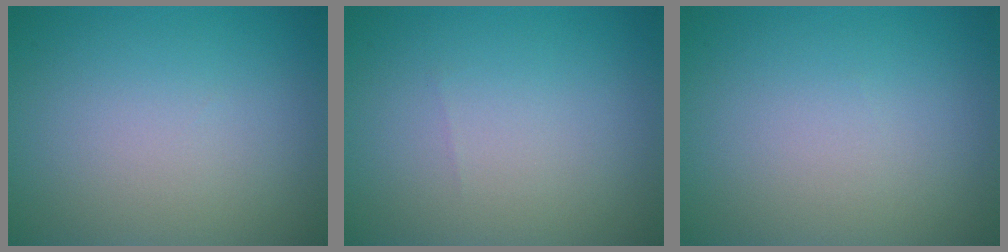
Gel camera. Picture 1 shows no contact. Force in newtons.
{"total": 0.0}
{"total": 0.0}